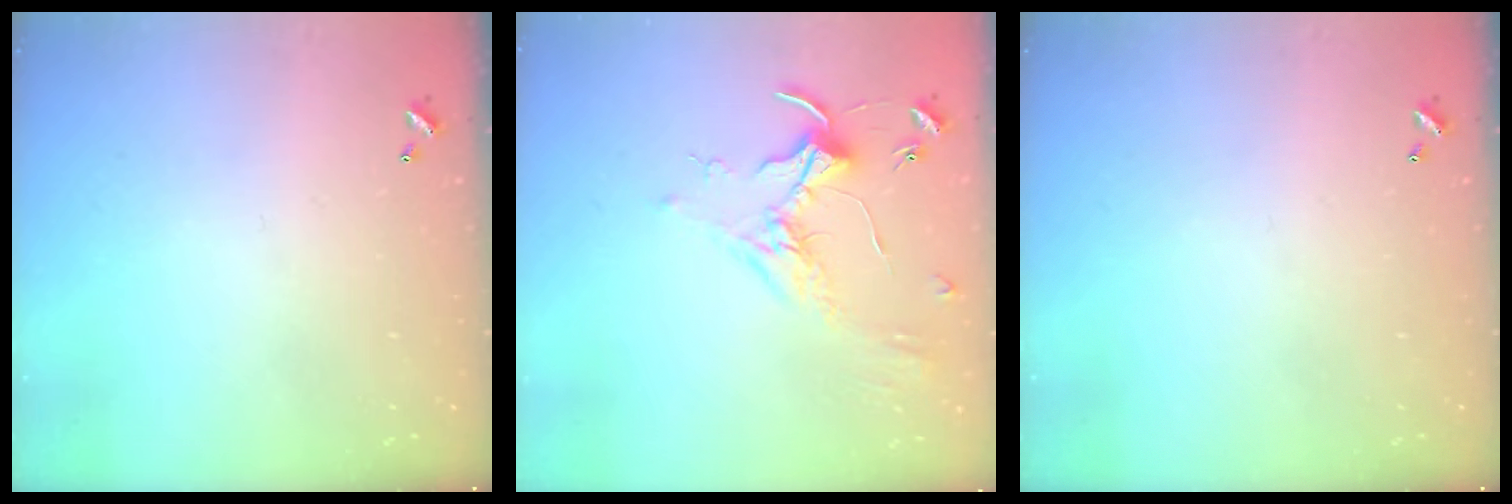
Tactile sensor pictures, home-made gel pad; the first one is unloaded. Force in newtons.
{"total": 1.8, "press": 1.8, "slide": 0.4}
{"total": 0.0}